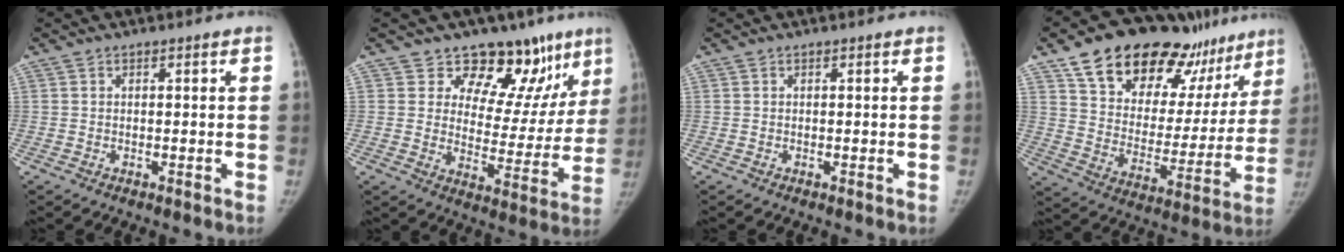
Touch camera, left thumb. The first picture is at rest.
{"total": 15.6, "force": [11.3, 8.7, 6.4], "torque": [-0.016, -0.074, 0.144]}
{"total": 0.0}
{"total": 27.6, "force": [19.8, 13.8, 13.4], "torque": [-0.165, -0.064, 0.294]}